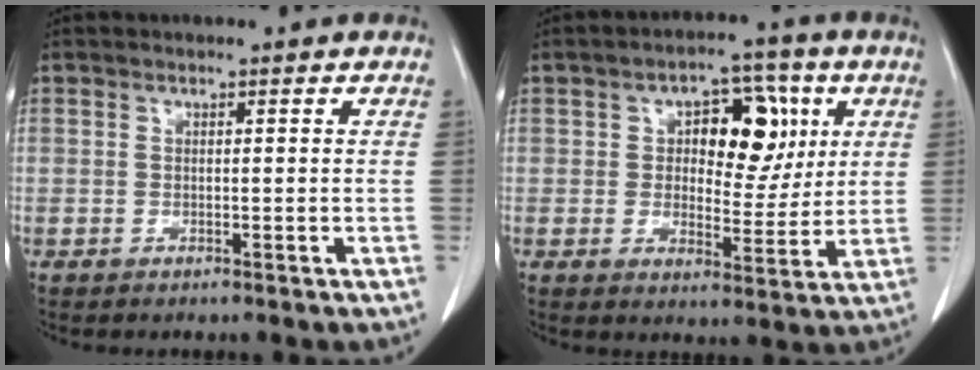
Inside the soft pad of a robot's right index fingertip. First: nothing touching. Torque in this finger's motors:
{"motor_torque": [0.49, 0.36, 0.11, 0.07]}